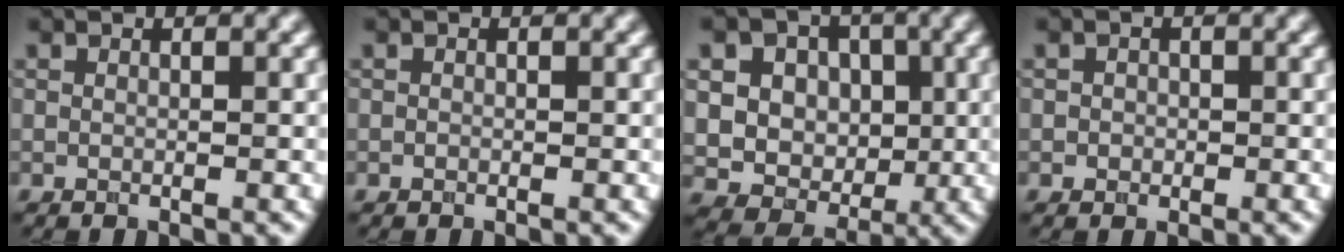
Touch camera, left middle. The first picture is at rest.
{"total": 0.0}
{"total": 11.1, "force": [2.3, 9.8, 4.7], "torque": [-0.100, 0.025, 0.035]}
{"total": 1.0, "force": [-0.1, 0.9, 0.3], "torque": [0.003, -0.005, -0.002]}